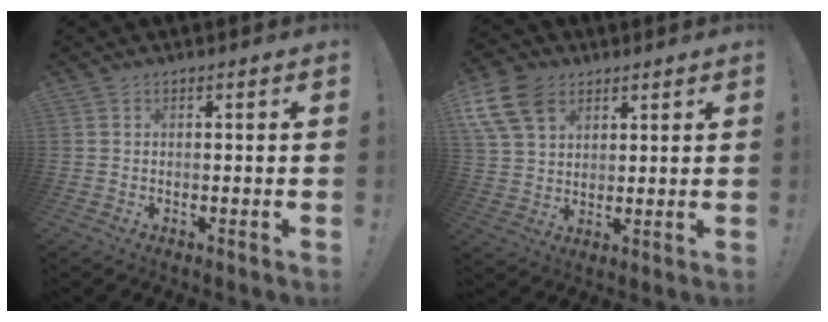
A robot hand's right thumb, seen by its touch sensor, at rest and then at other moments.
{"total": 12.8, "force": [6.4, 8.7, 6.8], "torque": [-0.144, -0.027, 0.126]}